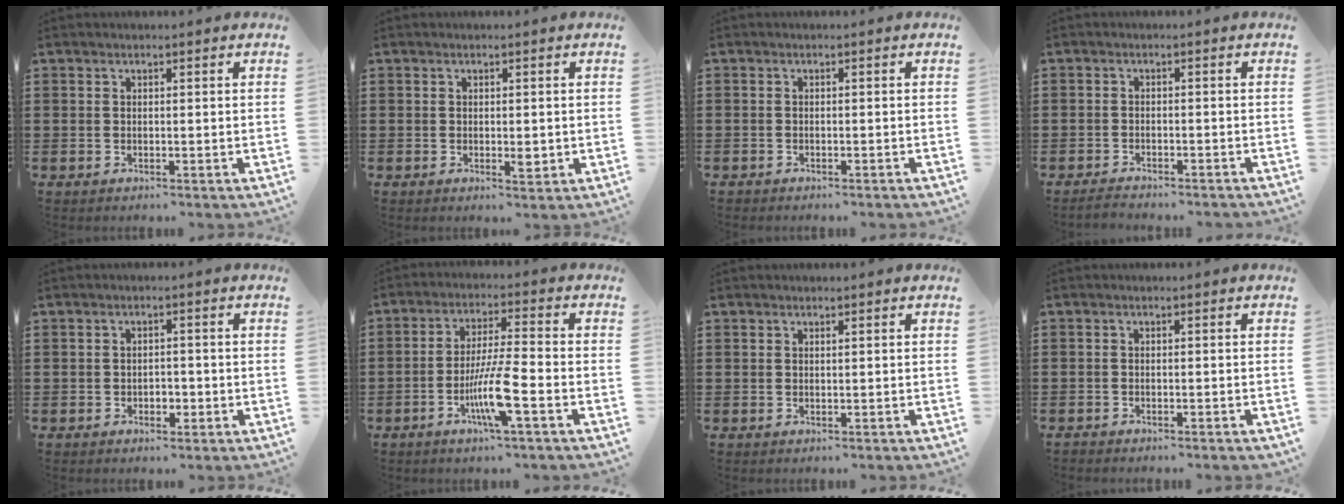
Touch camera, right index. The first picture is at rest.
{"total": 1.9, "force": [-0.2, 0.8, 1.7], "torque": [-0.030, -0.001, -0.003]}
{"total": 0.9, "force": [-0.9, 0.1, 0.0], "torque": [-0.002, 0.000, -0.020]}
{"total": 1.8, "force": [-1.7, 0.2, -0.1], "torque": [-0.005, 0.003, -0.038]}
{"total": 1.8, "force": [-0.9, 1.2, 1.0], "torque": [-0.021, 0.002, -0.020]}
{"total": 8.5, "force": [-3.5, 0.7, 7.7], "torque": [-0.150, -0.013, -0.066]}
{"total": 0.0}
{"total": 1.1, "force": [-1.1, -0.1, 0.1], "torque": [-0.004, 0.001, -0.022]}